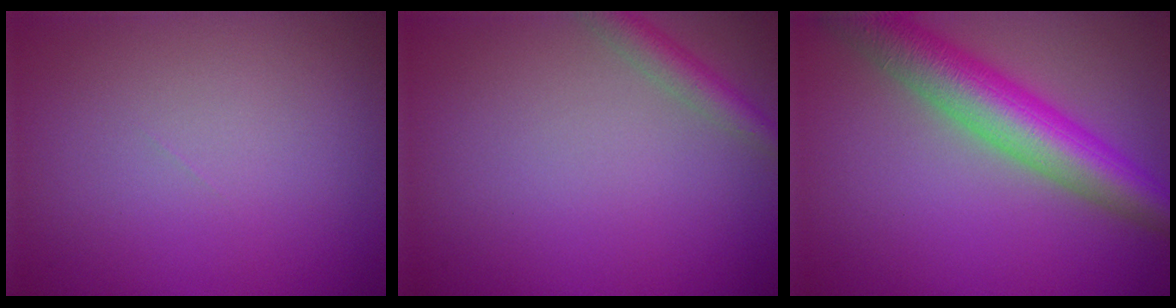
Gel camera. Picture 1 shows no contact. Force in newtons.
{"total": 2.3, "press": 2.3, "slide": 0.1}
{"total": 7.9, "press": 7.9, "slide": 0.3}